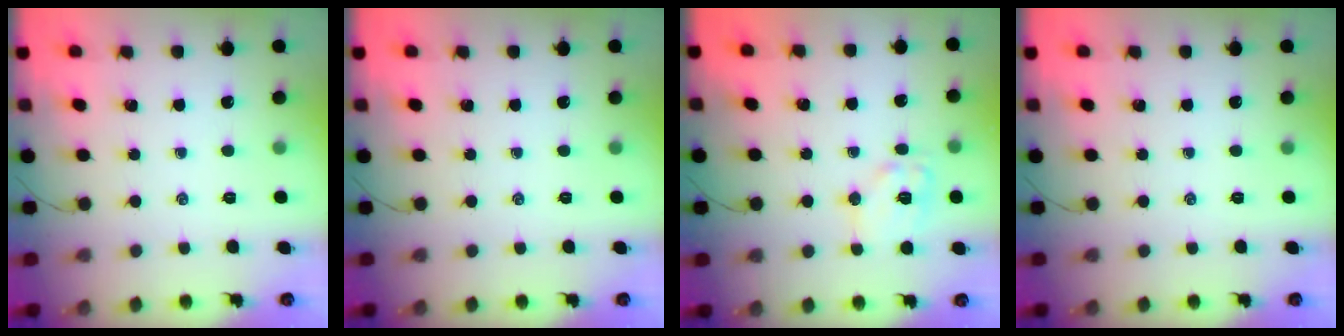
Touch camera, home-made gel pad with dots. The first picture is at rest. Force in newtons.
{"total": 0.0}
{"total": 10.3, "press": 10.2, "slide": 1.4}
{"total": 0.0}